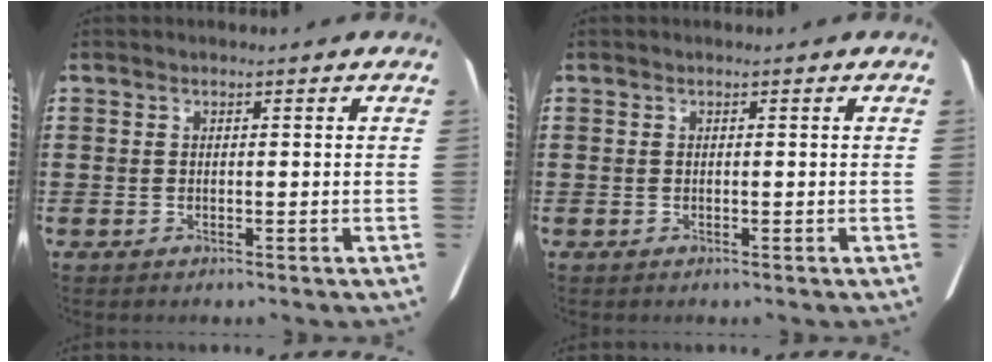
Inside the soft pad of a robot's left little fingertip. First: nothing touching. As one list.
[{"total": 0.0}]